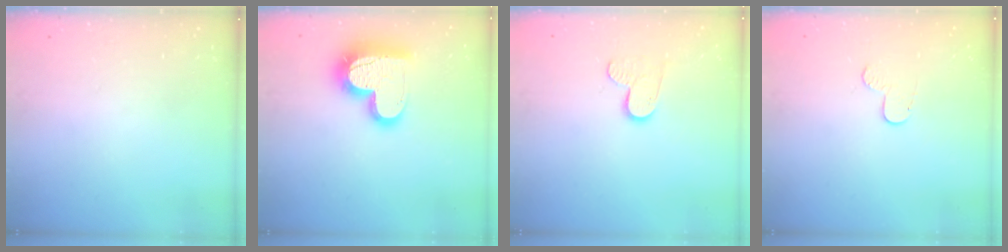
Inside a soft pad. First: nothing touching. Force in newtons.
{"total": 17.7, "press": 17.7, "slide": 1.5}
{"total": 7.8, "press": 7.7, "slide": 0.6}
{"total": 5.7, "press": 5.7, "slide": 0.5}